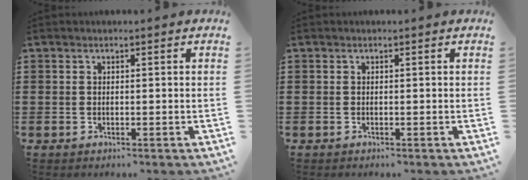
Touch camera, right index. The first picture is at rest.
{"total": 0.0}